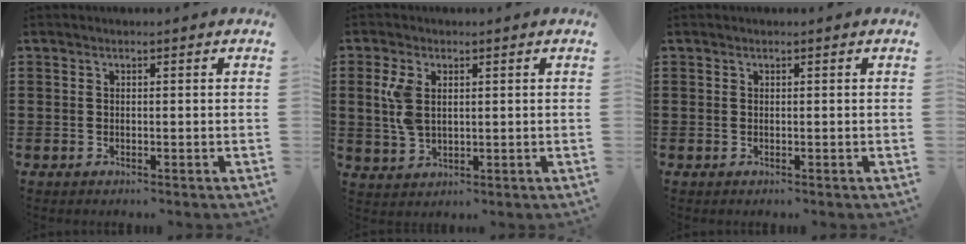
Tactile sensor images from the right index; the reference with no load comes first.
{"total": 4.9, "force": [1.2, 2.8, 3.8], "torque": [-0.097, 0.003, 0.016]}
{"total": 0.0}